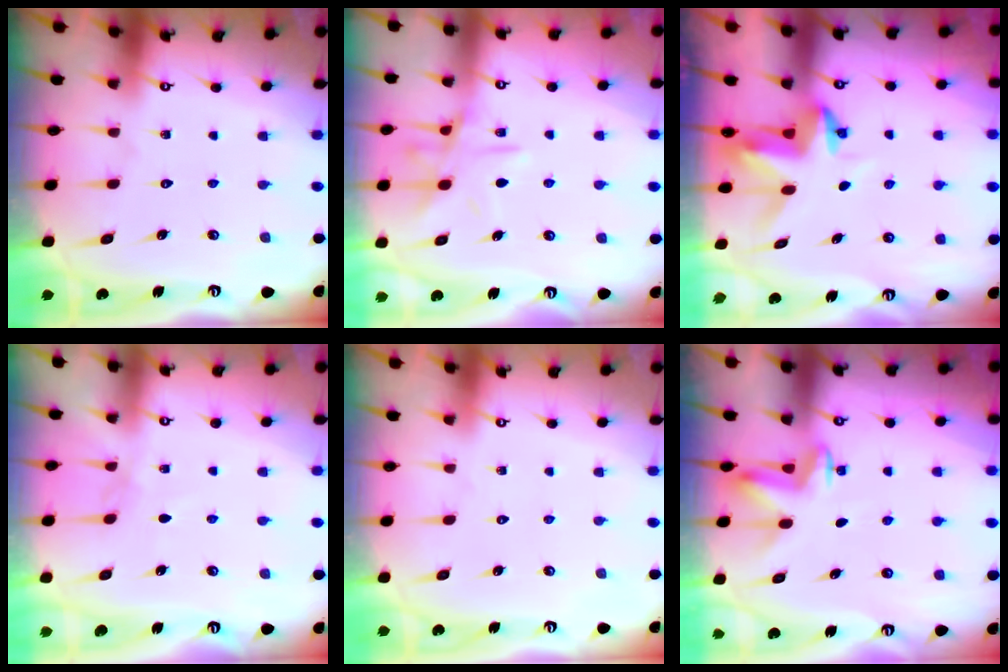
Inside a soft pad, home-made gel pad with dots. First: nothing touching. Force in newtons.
{"total": 11.0, "press": 10.9, "slide": 0.7}
{"total": 3.7, "press": 3.7, "slide": 0.4}
{"total": 4.6, "press": 4.5, "slide": 0.7}
{"total": 0.0}
{"total": 3.7, "press": 3.6, "slide": 0.9}